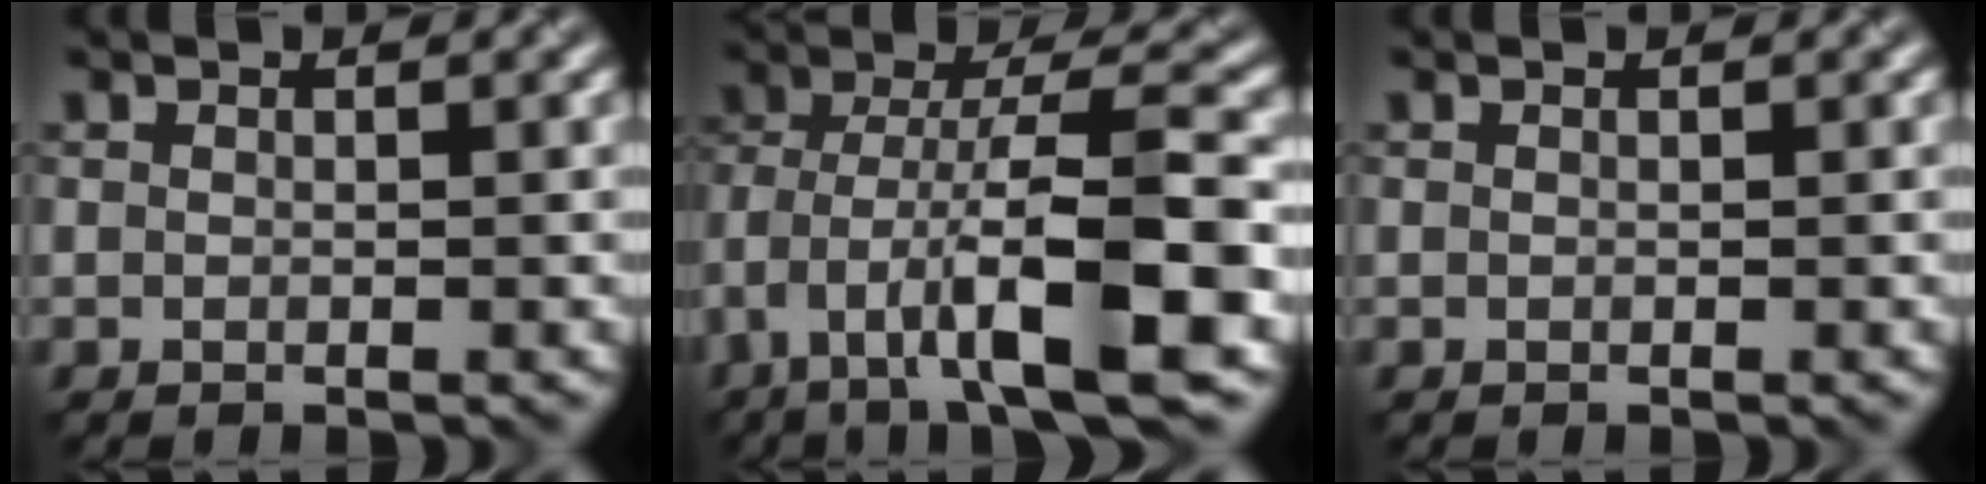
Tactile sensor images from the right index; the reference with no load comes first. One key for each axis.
{"total": 10.5, "fx": -3.8, "fy": 3.3, "fz": 9.2, "tx": -0.159, "ty": 0.015, "tz": -0.071}
{"total": 0.0}